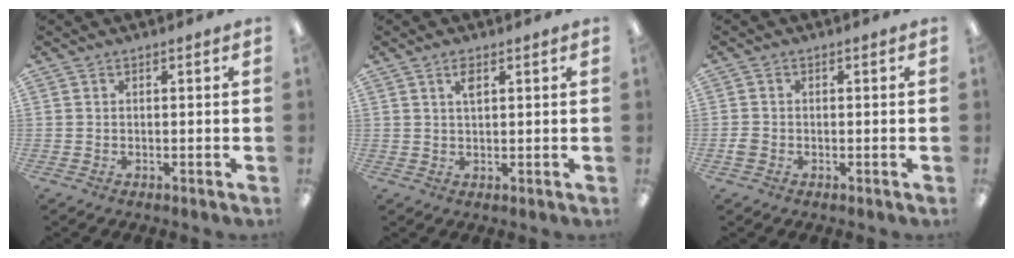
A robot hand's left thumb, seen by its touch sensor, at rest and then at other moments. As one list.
[{"total": 2.6, "force": [1.5, 1.0, 1.9], "torque": [-0.035, 0.001, 0.023]}, {"total": 1.7, "force": [-0.7, 1.4, 0.8], "torque": [-0.014, 0.003, -0.012]}]